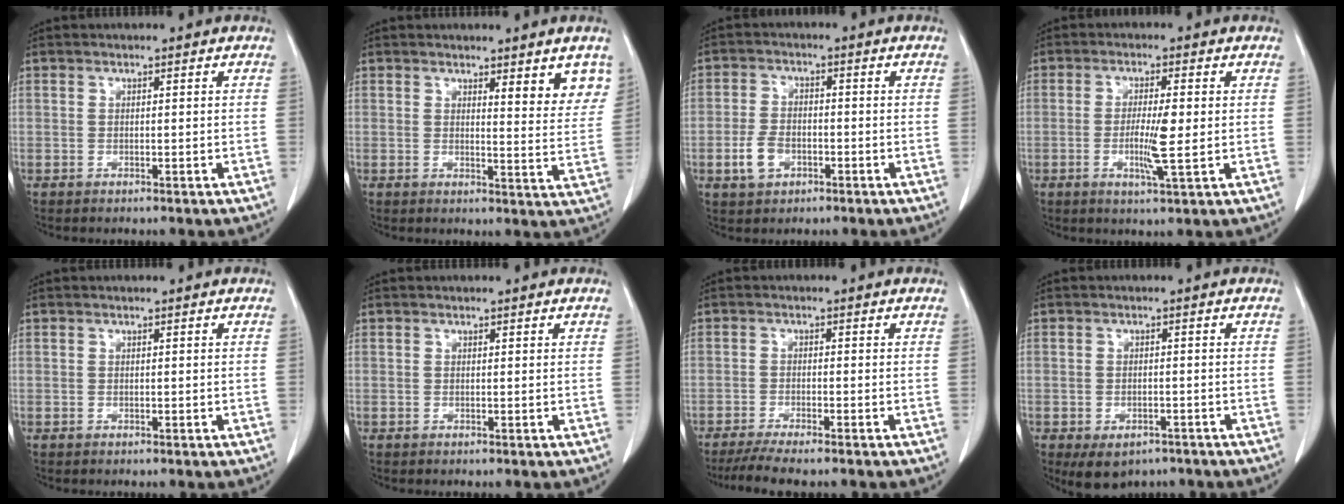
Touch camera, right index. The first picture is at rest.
{"total": 5.8, "force": [3.9, 1.2, 4.1], "torque": [-0.043, -0.022, 0.042]}
{"total": 4.7, "force": [-1.8, 3.1, 3.0], "torque": [-0.064, 0.004, -0.027]}
{"total": 5.8, "force": [-0.7, 0.2, 5.8], "torque": [-0.107, -0.011, -0.012]}
{"total": 0.0}
{"total": 0.0}
{"total": 6.6, "force": [-5.4, 0.3, 3.7], "torque": [-0.055, -0.016, -0.090]}
{"total": 6.4, "force": [-4.3, 3.5, 3.1], "torque": [-0.047, -0.003, -0.056]}